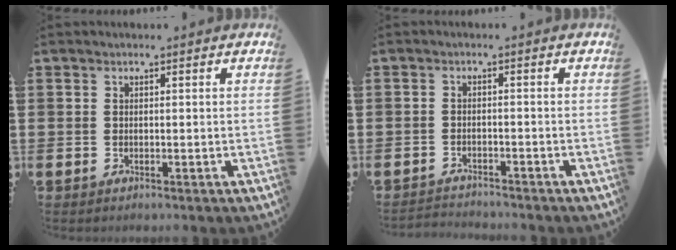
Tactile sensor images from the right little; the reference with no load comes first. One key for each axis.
{"total": 1.6, "fx": -1.6, "fy": 0.0, "fz": -0.2, "tx": -0.001, "ty": 0.003, "tz": -0.036}